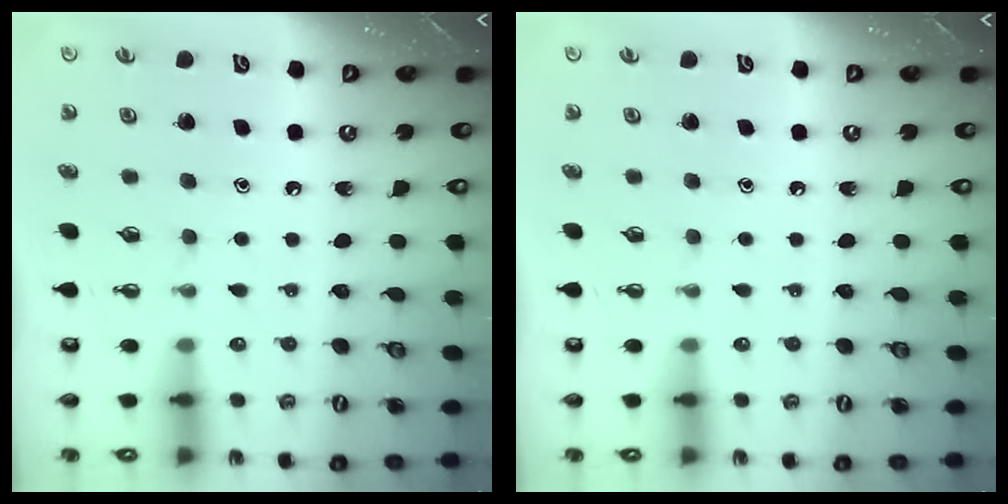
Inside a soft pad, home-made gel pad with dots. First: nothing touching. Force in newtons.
{"total": 0.0}